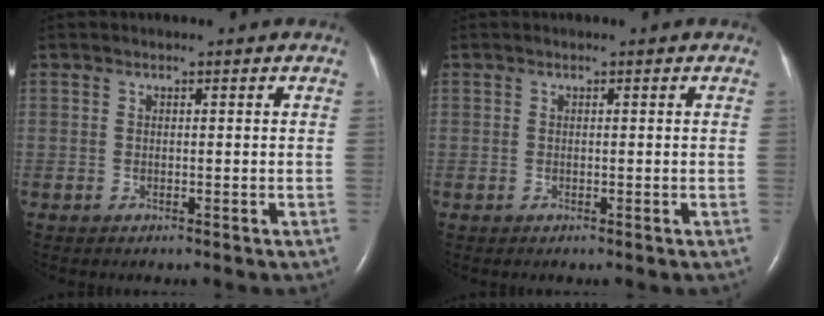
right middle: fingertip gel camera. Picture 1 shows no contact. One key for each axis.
{"total": 0.0}